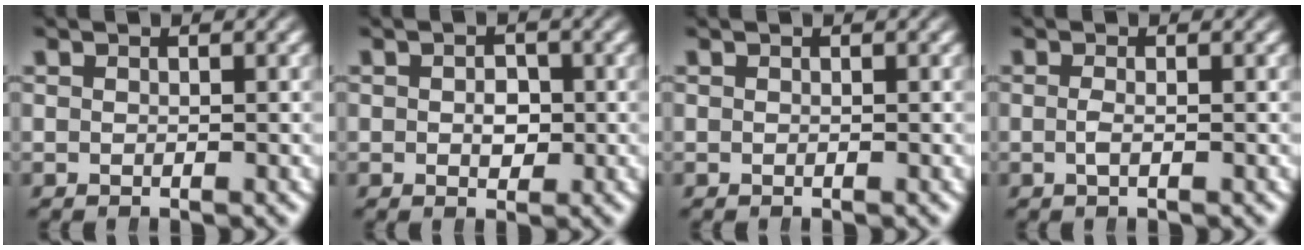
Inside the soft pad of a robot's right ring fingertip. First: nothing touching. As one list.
[{"total": 1.5, "force": [-0.2, 1.2, 0.9], "torque": [-0.016, -0.002, -0.003]}, {"total": 0.0}, {"total": 0.9, "force": [-0.5, -0.5, 0.6], "torque": [-0.024, -0.013, -0.005]}]